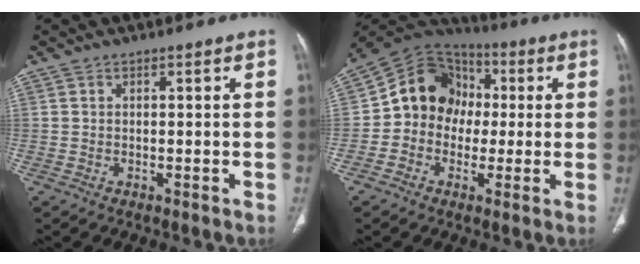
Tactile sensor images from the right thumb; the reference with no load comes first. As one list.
[{"total": 13.6, "force": [0.0, 11.8, 6.9], "torque": [-0.079, 0.033, -0.014]}]